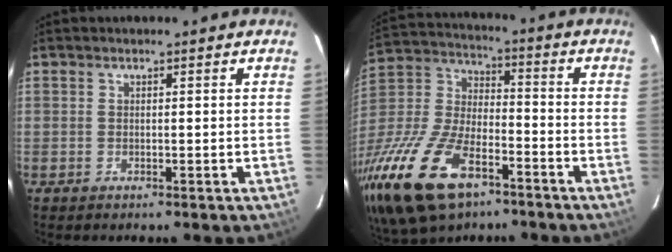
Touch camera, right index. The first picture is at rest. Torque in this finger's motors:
{"motor_torque": [1.13, -1.01, 0.82, 0.21]}